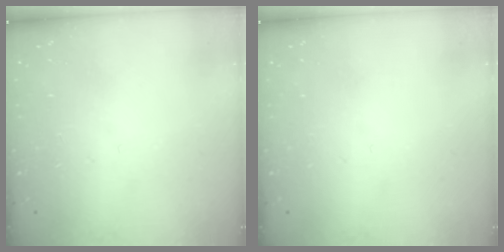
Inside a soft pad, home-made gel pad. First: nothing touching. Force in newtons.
{"total": 0.0}